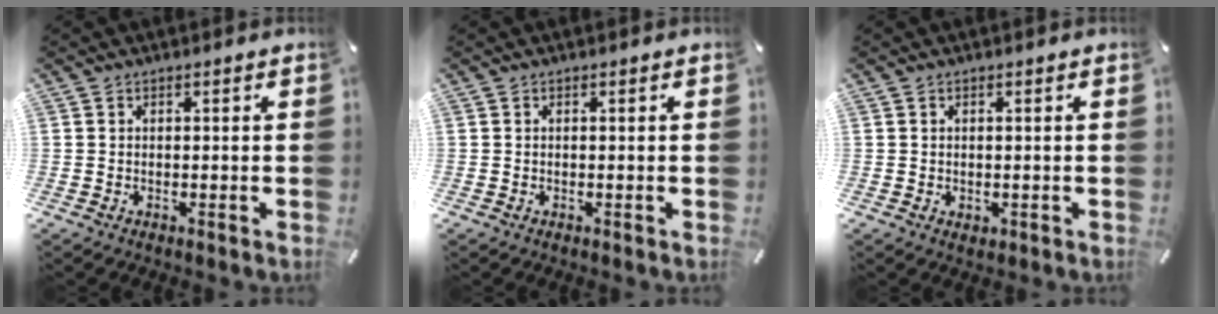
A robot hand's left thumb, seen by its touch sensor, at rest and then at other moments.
{"total": 0.0}
{"total": 0.7, "force": [0.1, 0.7, 0.3], "torque": [-0.005, 0.004, 0.002]}